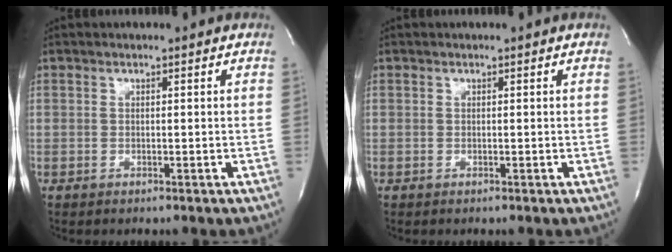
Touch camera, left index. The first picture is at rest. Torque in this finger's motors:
{"motor_torque": [-0.01, 0.01, 0.00, 0.00]}